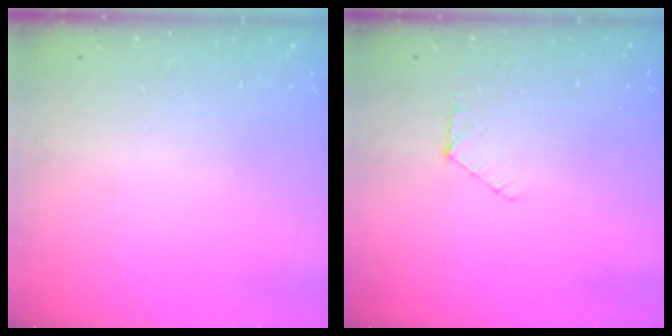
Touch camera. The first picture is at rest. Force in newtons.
{"total": 5.7, "press": 5.7, "slide": 0.6}